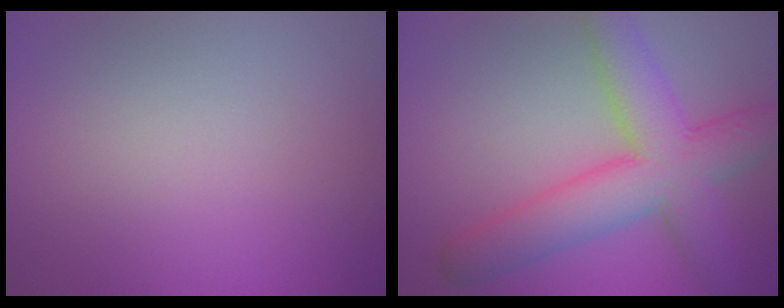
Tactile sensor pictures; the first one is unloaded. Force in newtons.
{"total": 8.1, "press": 8.1, "slide": 0.1}